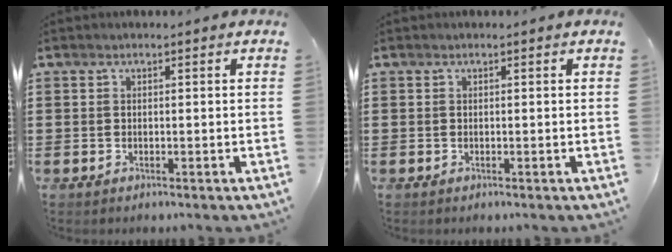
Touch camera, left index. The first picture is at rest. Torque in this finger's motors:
{"motor_torque": [0.00, 0.00, 0.00, 0.00]}